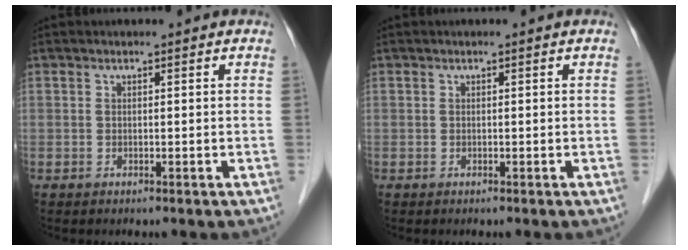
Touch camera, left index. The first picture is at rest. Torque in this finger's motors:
{"motor_torque": [0.00, 0.00, 0.00, 0.00]}